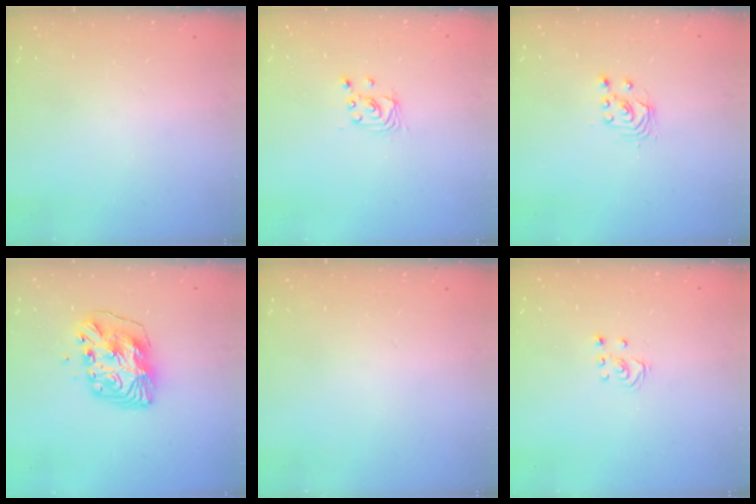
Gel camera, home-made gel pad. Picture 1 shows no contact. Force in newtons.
{"total": 2.4, "press": 2.4, "slide": 0.2}
{"total": 2.5, "press": 2.5, "slide": 0.2}
{"total": 10.1, "press": 10.0, "slide": 1.2}
{"total": 0.0}
{"total": 2.5, "press": 2.5, "slide": 0.2}